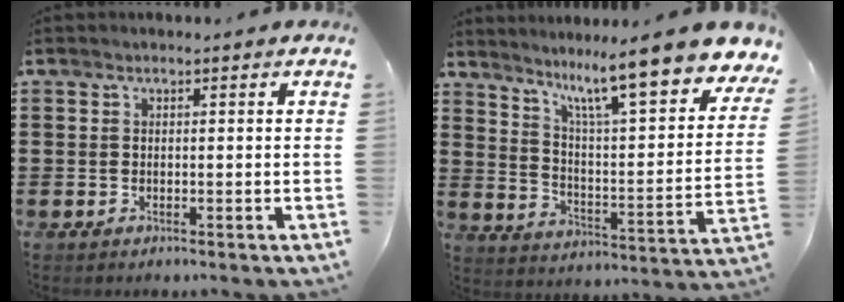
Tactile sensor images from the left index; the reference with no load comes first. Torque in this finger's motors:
{"motor_torque": [2.14, 0.00, 0.47, 0.21]}